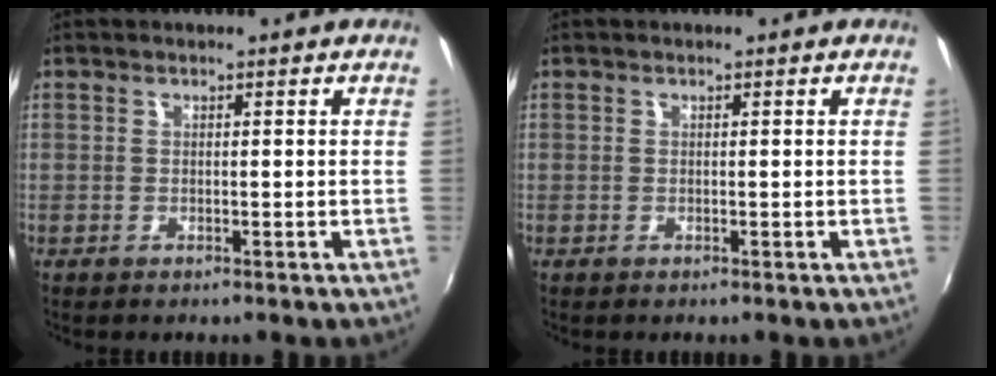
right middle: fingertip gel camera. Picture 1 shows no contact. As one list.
[{"total": 0.0}]